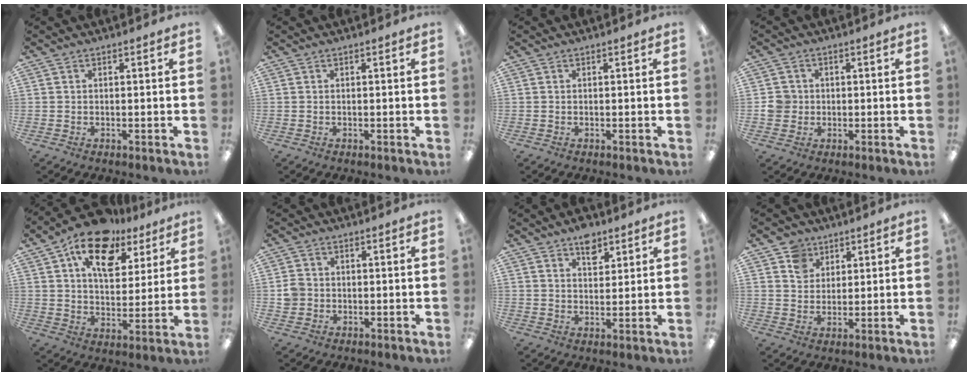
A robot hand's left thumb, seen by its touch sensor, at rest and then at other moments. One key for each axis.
{"total": 0.0}
{"total": 0.0}
{"total": 4.4, "fx": -0.1, "fy": 4.2, "fz": 1.1, "tx": -0.018, "ty": 0.008, "tz": -0.001}
{"total": 15.7, "fx": 9.6, "fy": 9.0, "fz": 8.6, "tx": -0.141, "ty": -0.040, "tz": 0.172}
{"total": 3.3, "fx": -0.3, "fy": 3.2, "fz": 0.8, "tx": -0.008, "ty": 0.003, "tz": -0.007}
{"total": 6.0, "fx": 4.1, "fy": 3.4, "fz": 2.8, "tx": -0.025, "ty": -0.017, "tz": 0.068}
{"total": 5.7, "fx": 3.4, "fy": 4.5, "fz": 0.8, "tx": -0.013, "ty": -0.005, "tz": 0.062}